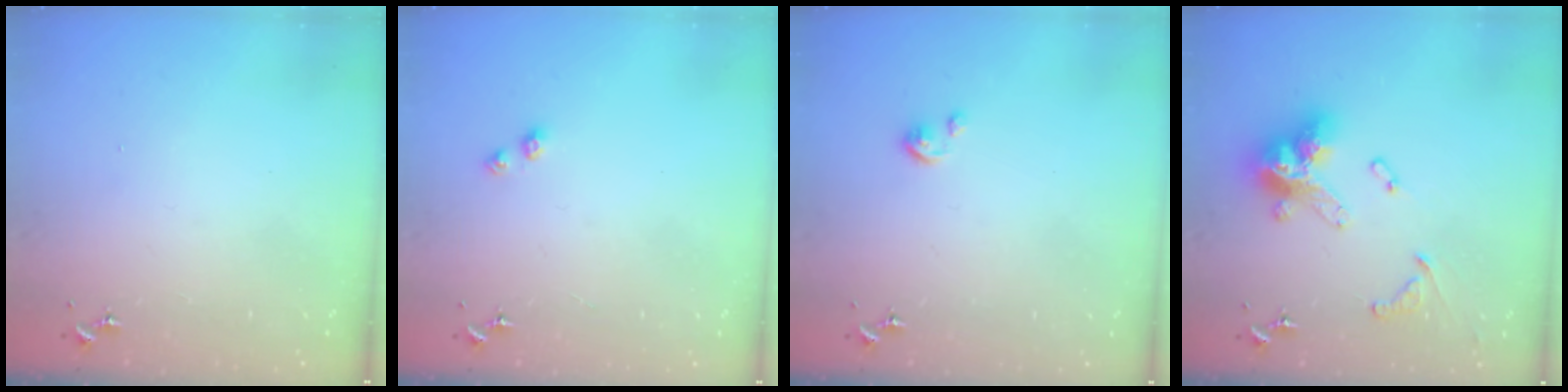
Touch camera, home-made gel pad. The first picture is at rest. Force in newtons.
{"total": 3.4, "press": 3.3, "slide": 0.7}
{"total": 2.7, "press": 2.6, "slide": 0.3}
{"total": 16.6, "press": 16.6, "slide": 1.5}